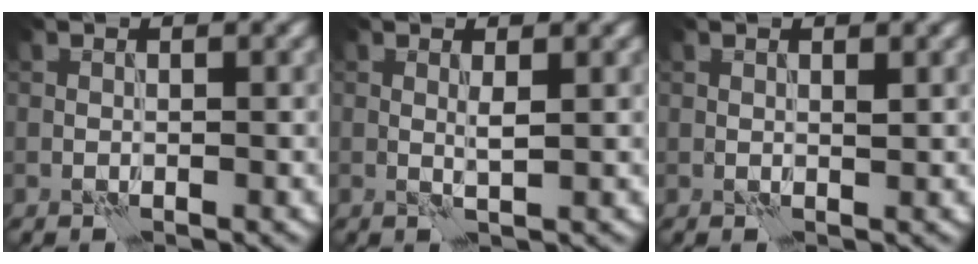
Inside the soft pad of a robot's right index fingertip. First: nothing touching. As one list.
[{"total": 1.0, "force": [0.5, -0.2, 0.8], "torque": [-0.017, 0.002, 0.007]}, {"total": 0.6, "force": [0.4, 0.0, 0.4], "torque": [-0.007, 0.004, 0.007]}]